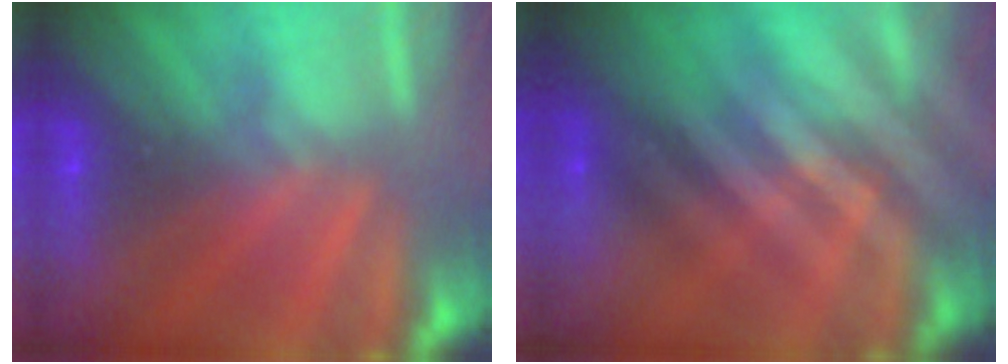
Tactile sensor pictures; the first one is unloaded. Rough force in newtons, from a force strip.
{"total": 2.4}